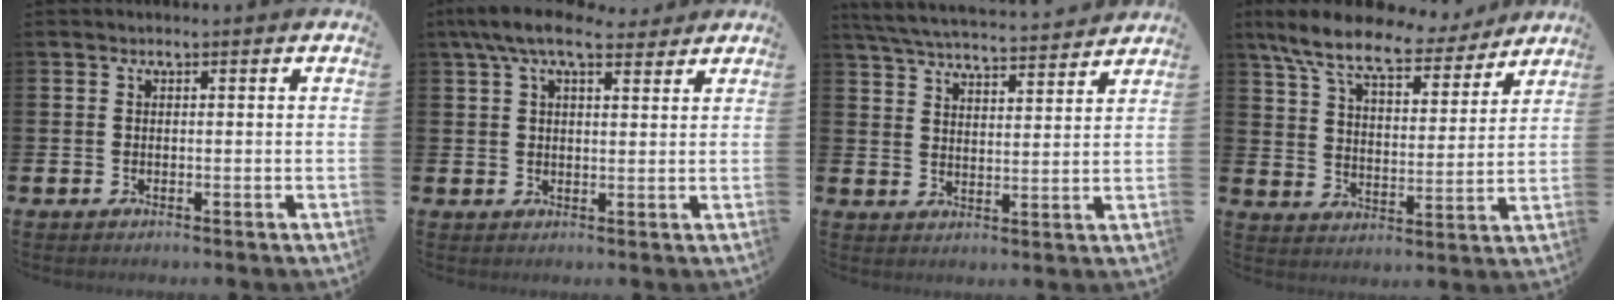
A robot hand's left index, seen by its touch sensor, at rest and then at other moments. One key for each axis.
{"total": 6.2, "fx": 5.1, "fy": 2.1, "fz": 2.9, "tx": -0.054, "ty": -0.015, "tz": 0.090}
{"total": 6.0, "fx": 5.8, "fy": 0.4, "fz": 1.3, "tx": -0.052, "ty": -0.038, "tz": 0.103}
{"total": 10.4, "fx": 8.9, "fy": 2.7, "fz": 4.6, "tx": -0.118, "ty": -0.049, "tz": 0.151}